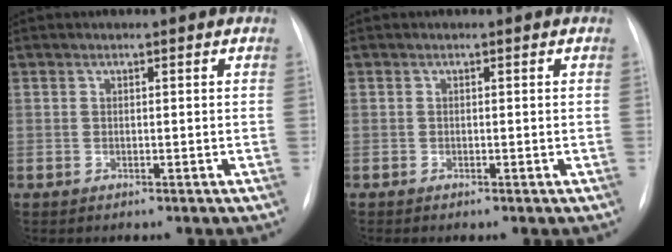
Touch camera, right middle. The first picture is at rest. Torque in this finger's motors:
{"motor_torque": [0.40, -0.57, 0.03, 0.00]}